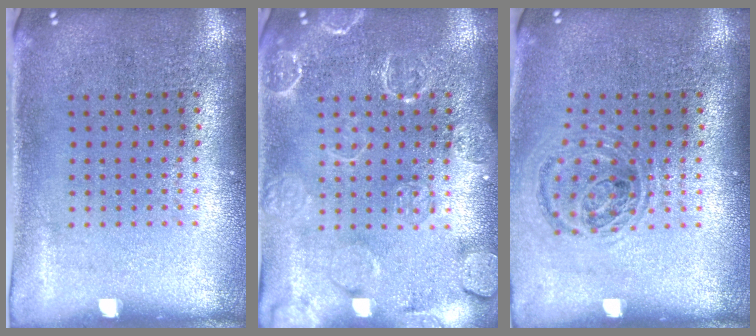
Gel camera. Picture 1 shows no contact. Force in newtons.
{"total": 4.0, "press": 3.9, "slide": 0.6}
{"total": 1.0, "press": 0.9, "slide": 0.2}